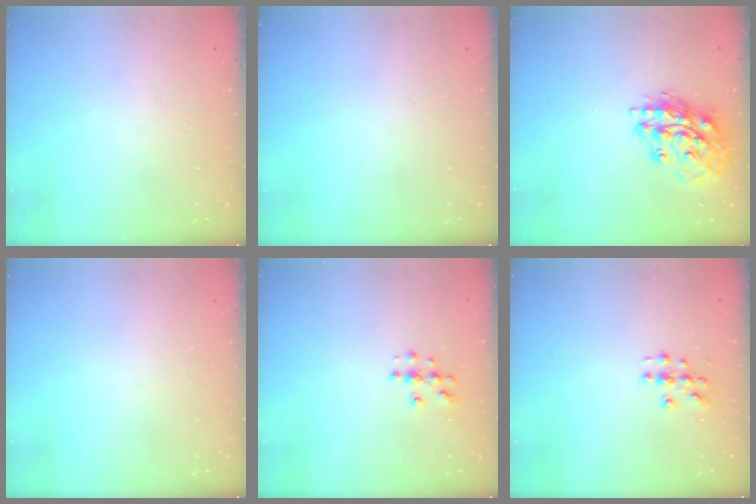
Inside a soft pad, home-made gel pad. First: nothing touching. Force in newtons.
{"total": 0.0}
{"total": 16.9, "press": 16.7, "slide": 2.3}
{"total": 0.0}
{"total": 3.9, "press": 3.9, "slide": 0.3}
{"total": 3.9, "press": 3.9, "slide": 0.2}